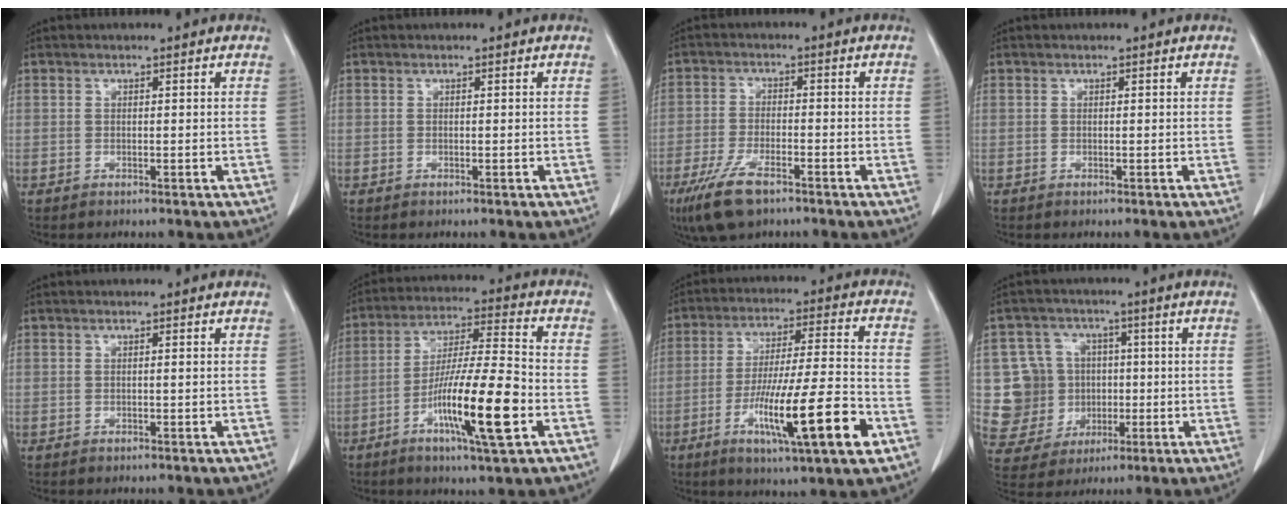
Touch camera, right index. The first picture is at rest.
{"total": 0.0}
{"total": 7.8, "force": [-5.1, 2.4, 5.4], "torque": [-0.116, -0.014, -0.091]}
{"total": 0.0}
{"total": 0.0}
{"total": 14.6, "force": [-5.3, 0.7, 13.6], "torque": [-0.246, -0.012, -0.094]}
{"total": 16.9, "force": [-6.8, 0.9, 15.4], "torque": [-0.258, -0.015, -0.108]}
{"total": 10.0, "force": [0.3, 9.8, 2.3], "torque": [-0.059, 0.027, 0.021]}